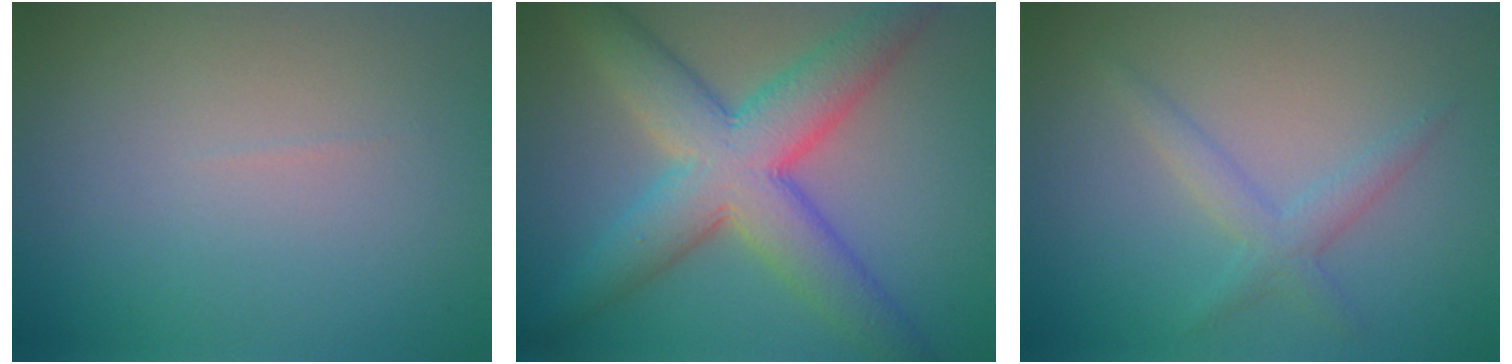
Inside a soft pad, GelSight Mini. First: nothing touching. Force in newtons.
{"total": 9.1, "press": 9.1, "slide": 0.2}
{"total": 2.2, "press": 2.2, "slide": 0.1}